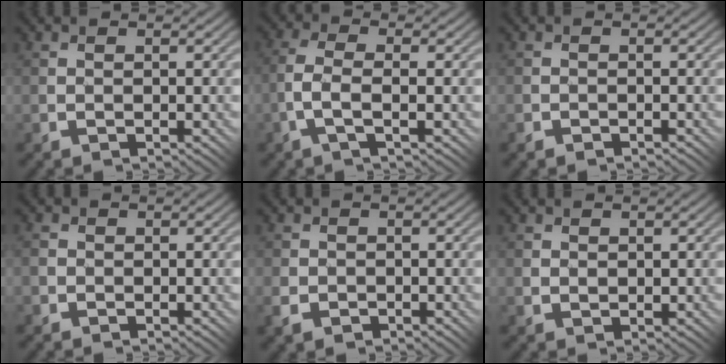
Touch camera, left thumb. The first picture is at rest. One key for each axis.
{"total": 4.0, "fx": -1.2, "fy": 1.1, "fz": 3.6, "tx": -0.086, "ty": 0.009, "tz": -0.030}
{"total": 0.7, "fx": -0.7, "fy": 0.0, "fz": -0.1, "tx": 0.003, "ty": 0.004, "tz": -0.016}
{"total": 1.7, "fx": 0.0, "fy": 1.7, "fz": 0.4, "tx": -0.009, "ty": 0.003, "tz": -0.006}
{"total": 2.3, "fx": -1.0, "fy": 1.8, "fz": 1.0, "tx": -0.020, "ty": -0.004, "tz": -0.020}
{"total": 1.2, "fx": 0.7, "fy": 0.8, "fz": 0.6, "tx": -0.016, "ty": -0.002, "tz": 0.014}